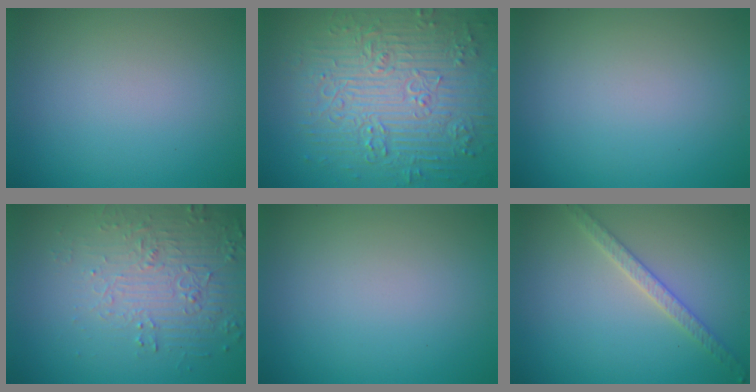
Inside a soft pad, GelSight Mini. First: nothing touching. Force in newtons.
{"total": 9.4, "press": 6.8, "slide": 6.5}
{"total": 0.0}
{"total": 4.9, "press": 3.6, "slide": 3.4}
{"total": 0.0}
{"total": 2.5, "press": 2.4, "slide": 0.4}